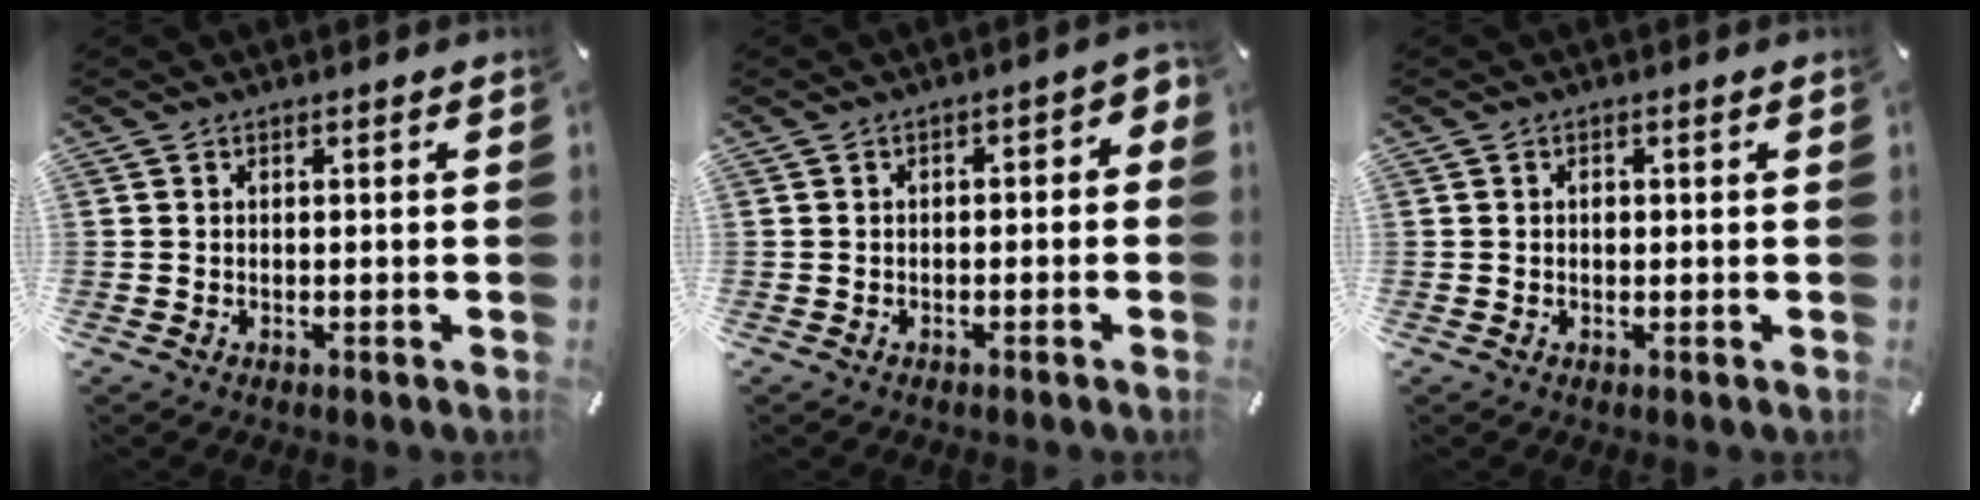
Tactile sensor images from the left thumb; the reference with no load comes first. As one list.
[{"total": 3.0, "force": [-1.8, 1.4, 2.0], "torque": [-0.033, 0.015, -0.034]}, {"total": 1.1, "force": [0.0, 0.7, 0.8], "torque": [-0.018, 0.002, -0.002]}]